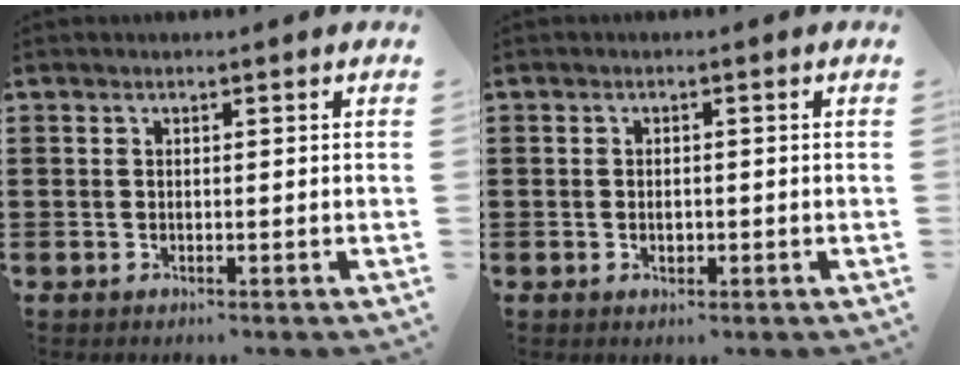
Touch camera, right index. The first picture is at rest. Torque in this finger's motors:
{"motor_torque": [0.86, 1.26, -0.02, -0.01]}